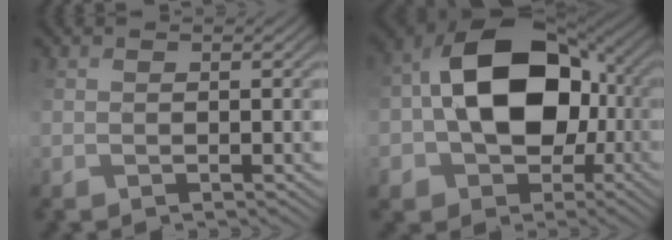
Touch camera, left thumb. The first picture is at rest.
{"total": 14.3, "force": [0.1, 10.3, 9.9], "torque": [-0.170, 0.017, -0.004]}